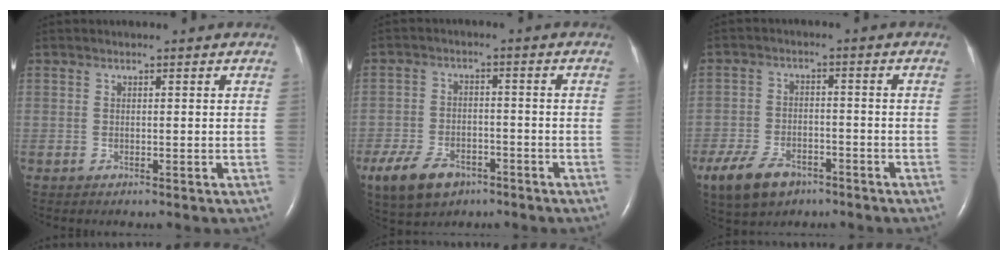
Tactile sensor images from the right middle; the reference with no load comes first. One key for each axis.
{"total": 9.9, "fx": -6.0, "fy": 5.8, "fz": 5.3, "tx": -0.113, "ty": -0.004, "tz": -0.099}
{"total": 10.3, "fx": -6.4, "fy": 5.9, "fz": 5.4, "tx": -0.121, "ty": -0.007, "tz": -0.108}